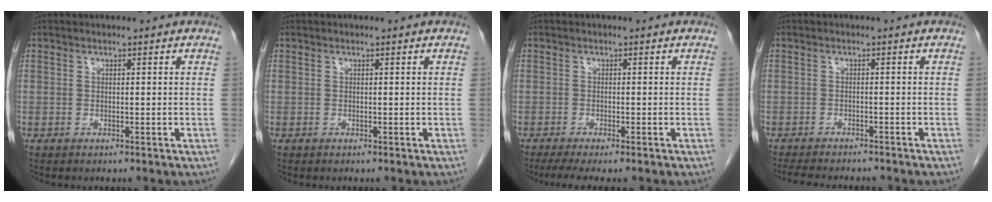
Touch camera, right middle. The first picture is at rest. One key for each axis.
{"total": 0.0}
{"total": 5.4, "fx": -4.2, "fy": 0.6, "fz": 3.4, "tx": -0.051, "ty": -0.013, "tz": -0.066}
{"total": 9.2, "fx": -8.2, "fy": 1.7, "fz": 3.7, "tx": -0.052, "ty": -0.009, "tz": -0.111}